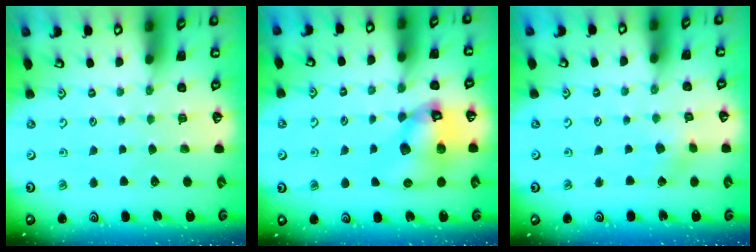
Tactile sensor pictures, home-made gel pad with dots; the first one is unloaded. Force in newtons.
{"total": 13.3, "press": 13.2, "slide": 1.6}
{"total": 2.5, "press": 2.4, "slide": 0.2}